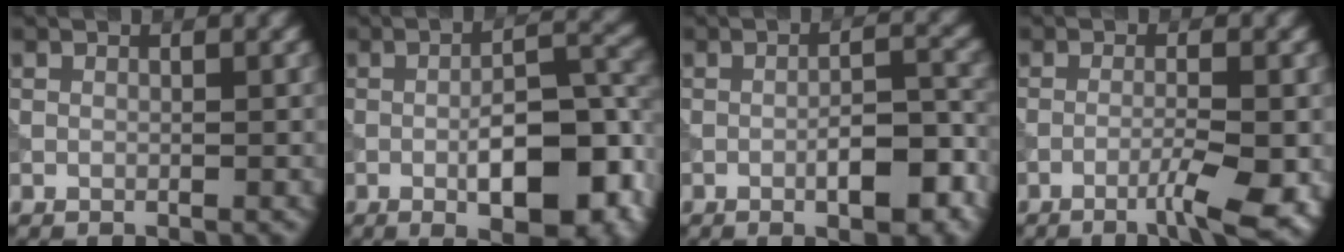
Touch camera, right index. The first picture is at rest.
{"total": 10.8, "force": [-3.5, 4.1, 9.4], "torque": [-0.131, 0.000, -0.048]}
{"total": 5.7, "force": [-2.3, 1.7, 4.9], "torque": [-0.071, 0.006, -0.032]}
{"total": 4.3, "force": [-1.9, 0.5, 3.8], "torque": [-0.062, 0.003, -0.037]}